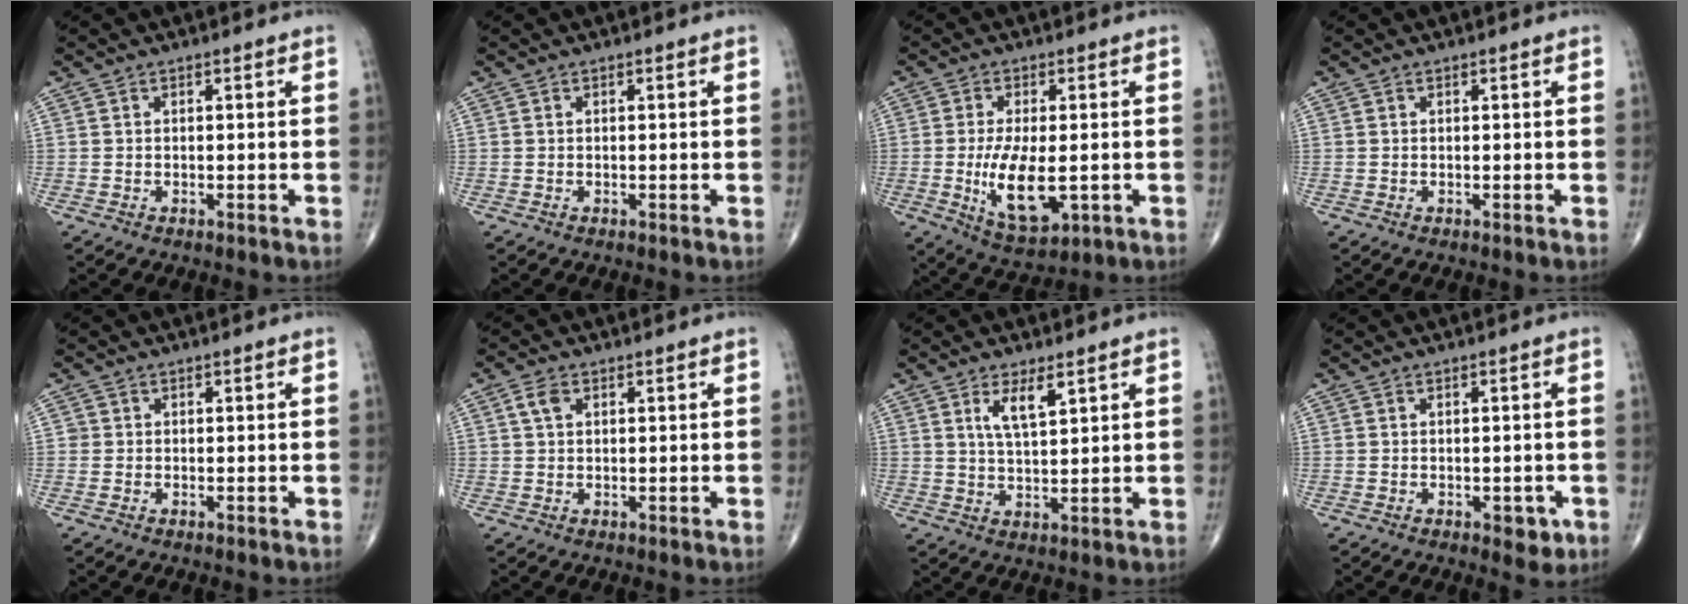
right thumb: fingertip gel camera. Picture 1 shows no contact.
{"total": 0.0}
{"total": 10.9, "force": [-1.7, 4.8, 9.6], "torque": [-0.169, -0.019, -0.019]}
{"total": 0.0}
{"total": 0.6, "force": [0.0, 0.6, 0.0], "torque": [0.004, 0.003, 0.000]}
{"total": 2.6, "force": [1.0, 1.7, 1.8], "torque": [-0.032, 0.005, 0.019]}
{"total": 5.2, "force": [2.7, 1.5, 4.2], "torque": [-0.077, -0.019, 0.055]}
{"total": 3.4, "force": [-1.3, 1.8, 2.5], "torque": [-0.013, 0.001, -0.010]}